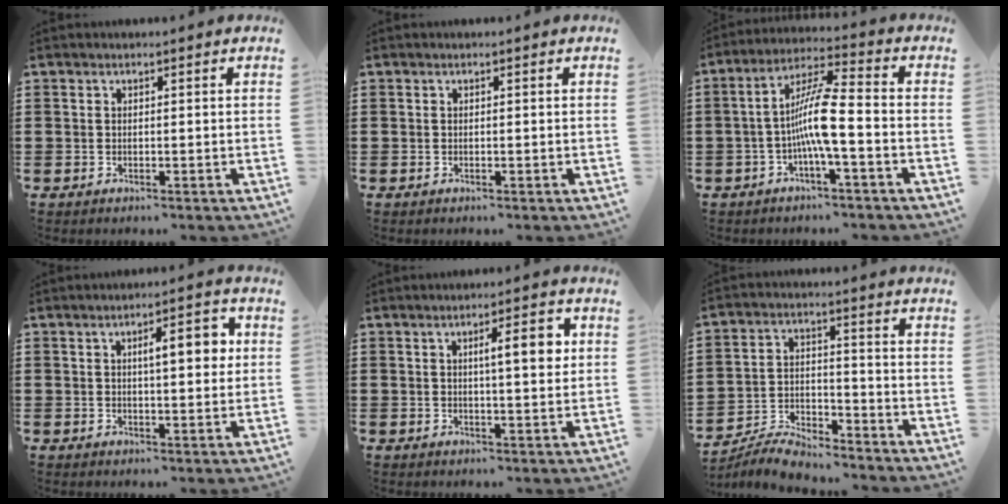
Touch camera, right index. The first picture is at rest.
{"total": 0.0}
{"total": 8.8, "force": [-2.2, 1.2, 8.4], "torque": [-0.174, -0.004, -0.047]}
{"total": 5.7, "force": [1.3, 1.7, 5.3], "torque": [-0.071, -0.004, 0.012]}
{"total": 5.5, "force": [1.3, 1.3, 5.2], "torque": [-0.085, 0.001, 0.015]}
{"total": 6.2, "force": [-6.0, 0.7, 1.2], "torque": [-0.025, 0.011, -0.118]}